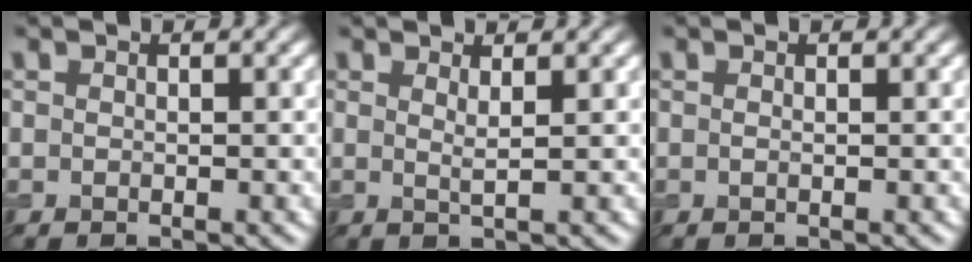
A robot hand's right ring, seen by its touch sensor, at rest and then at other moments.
{"total": 1.2, "force": [0.7, 0.2, 1.0], "torque": [-0.014, -0.003, 0.008]}
{"total": 0.0}